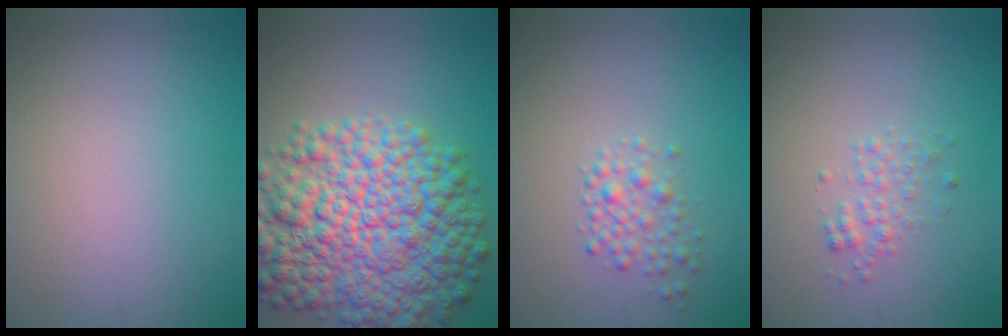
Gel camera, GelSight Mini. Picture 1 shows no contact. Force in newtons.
{"total": 12.2, "press": 12.2, "slide": 0.3}
{"total": 2.0, "press": 2.0, "slide": 0.0}
{"total": 1.5, "press": 1.5, "slide": 0.0}